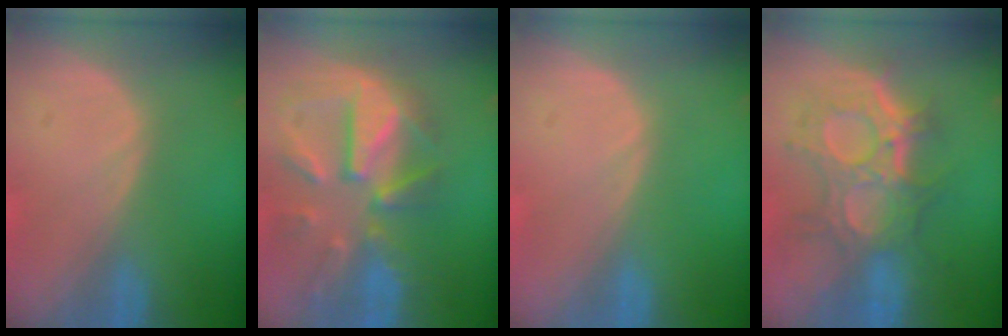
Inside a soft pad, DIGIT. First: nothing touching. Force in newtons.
{"total": 11.9, "press": 10.4, "slide": 5.8}
{"total": 0.0}
{"total": 10.3, "press": 9.8, "slide": 3.3}